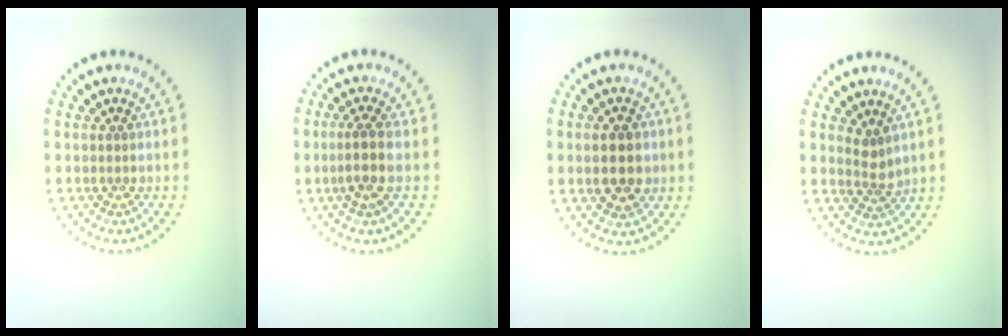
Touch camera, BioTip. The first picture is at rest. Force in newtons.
{"total": 2.4, "press": 1.9, "slide": 1.4}
{"total": 4.1, "press": 4.1, "slide": 0.2}
{"total": 1.8, "press": 1.3, "slide": 1.3}